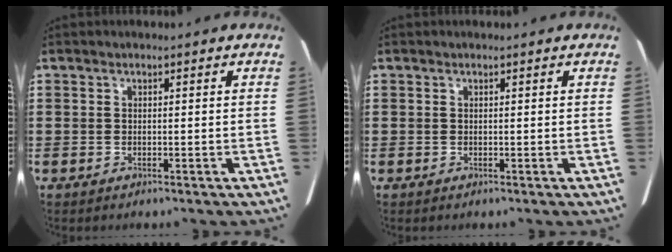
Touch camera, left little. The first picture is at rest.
{"total": 0.0}